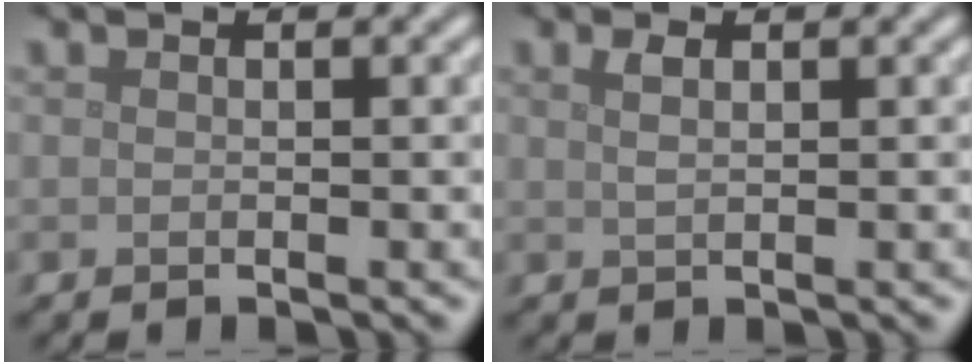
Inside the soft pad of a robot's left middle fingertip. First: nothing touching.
{"total": 1.3, "force": [0.6, 0.4, 1.0], "torque": [-0.021, 0.001, 0.013]}